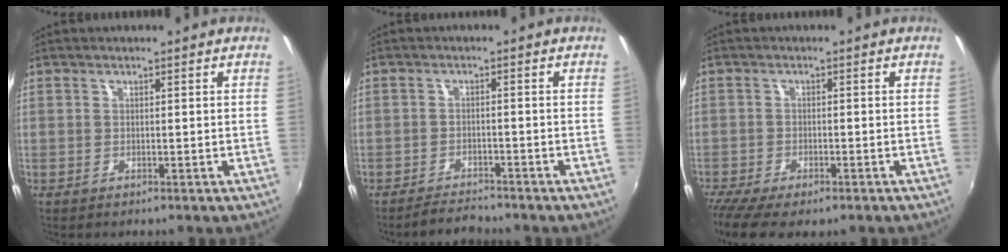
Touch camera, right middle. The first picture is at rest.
{"total": 4.3, "force": [-3.9, 1.4, 1.0], "torque": [-0.039, -0.004, -0.062]}
{"total": 9.0, "force": [-6.7, 2.7, 5.4], "torque": [-0.133, -0.044, -0.114]}